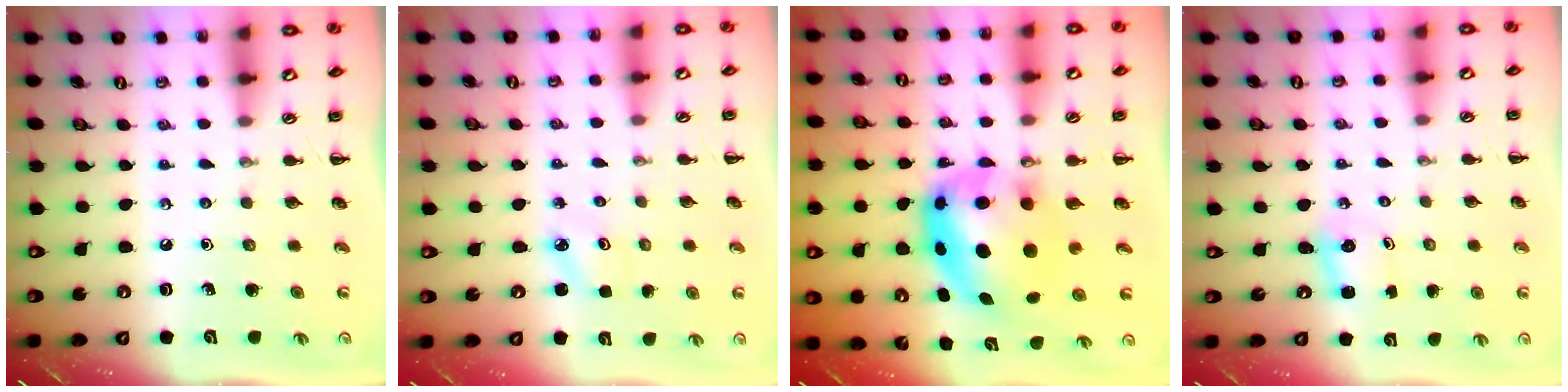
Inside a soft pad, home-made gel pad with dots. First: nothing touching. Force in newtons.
{"total": 2.4, "press": 2.3, "slide": 0.7}
{"total": 8.6, "press": 8.4, "slide": 1.9}
{"total": 2.4, "press": 2.4, "slide": 0.6}